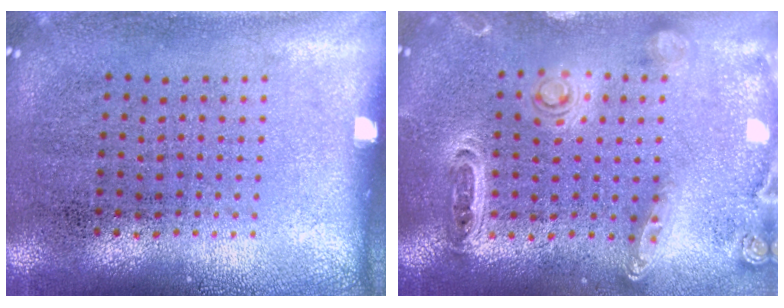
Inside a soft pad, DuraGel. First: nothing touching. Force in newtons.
{"total": 1.3, "press": 1.2, "slide": 0.2}